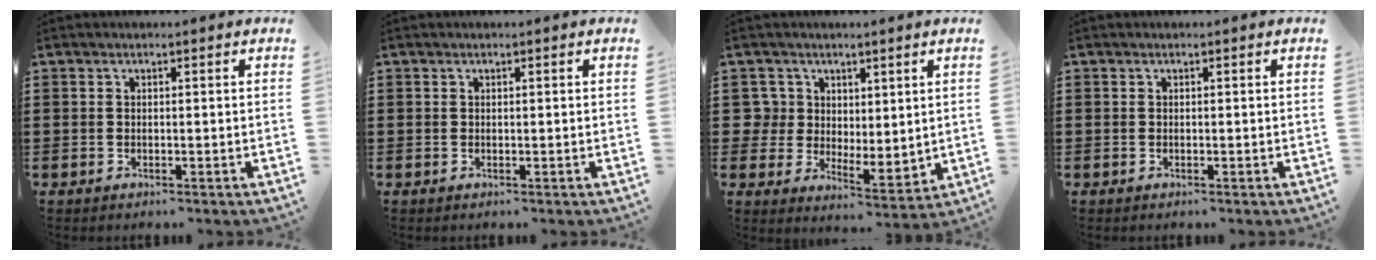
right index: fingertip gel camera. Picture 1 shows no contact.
{"total": 0.0}
{"total": 5.3, "force": [3.1, 4.2, 0.4], "torque": [-0.036, -0.001, 0.062]}
{"total": 0.0}